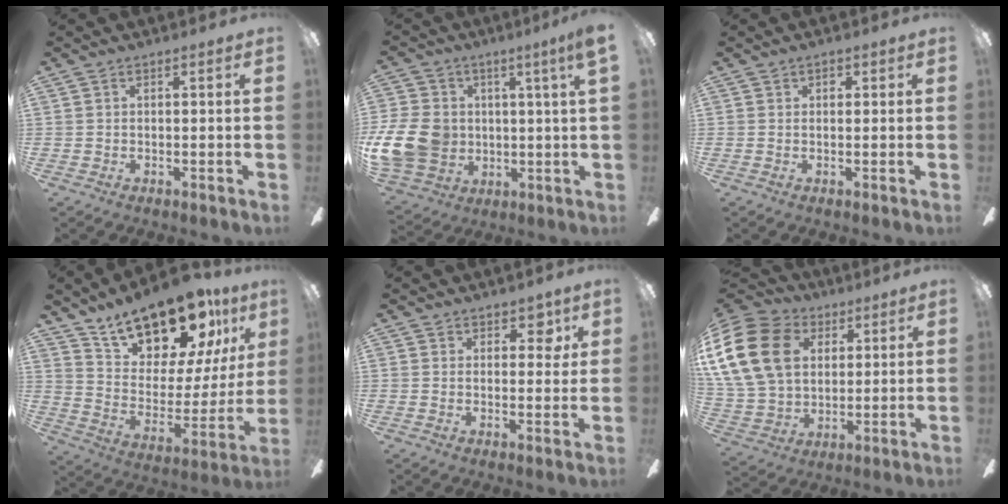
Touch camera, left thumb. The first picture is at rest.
{"total": 15.2, "force": [1.5, 10.2, 11.1], "torque": [-0.240, -0.006, 0.027]}
{"total": 1.3, "force": [0.5, 0.8, 0.9], "torque": [-0.012, 0.001, 0.006]}
{"total": 19.9, "force": [16.5, 7.6, 8.1], "torque": [-0.135, -0.114, 0.288]}
{"total": 4.3, "force": [2.6, 2.5, 2.3], "torque": [-0.019, -0.006, 0.041]}
{"total": 21.4, "force": [6.7, 16.1, 12.4], "torque": [-0.279, -0.008, 0.124]}